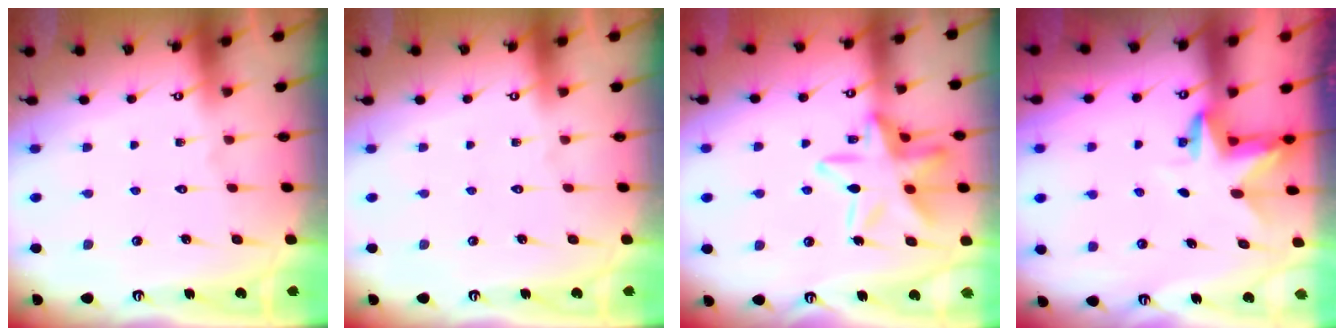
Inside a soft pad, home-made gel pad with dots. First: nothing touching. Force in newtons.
{"total": 0.0}
{"total": 16.6, "press": 16.6, "slide": 1.2}
{"total": 3.4, "press": 3.4, "slide": 0.1}